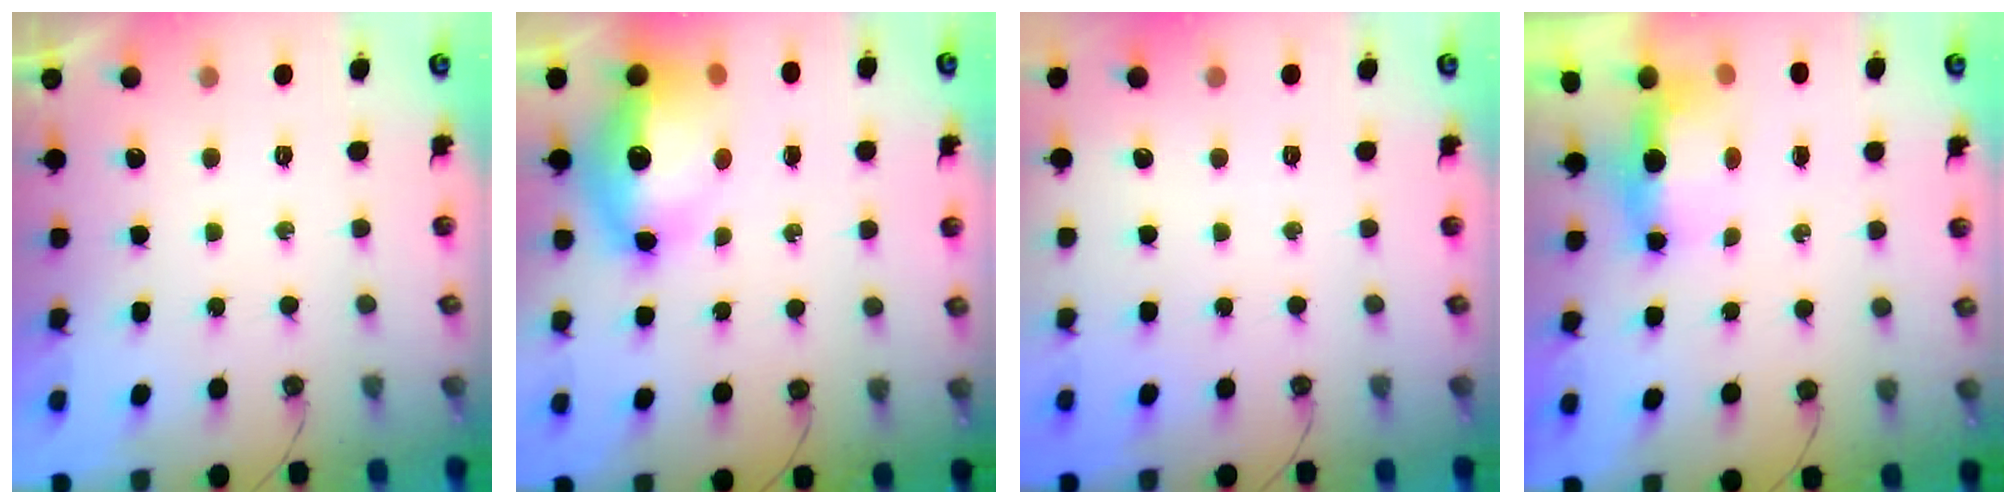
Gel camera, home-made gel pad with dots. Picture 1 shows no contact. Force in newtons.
{"total": 14.8, "press": 14.7, "slide": 1.6}
{"total": 0.0}
{"total": 10.5, "press": 6.1, "slide": 8.5}